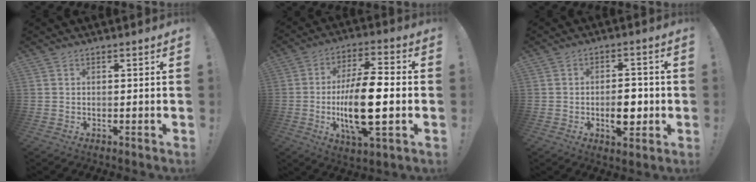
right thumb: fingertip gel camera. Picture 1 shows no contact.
{"total": 21.0, "force": [-2.2, 7.1, 19.6], "torque": [-0.381, -0.010, -0.040]}
{"total": 8.1, "force": [-1.6, 4.7, 6.3], "torque": [-0.092, 0.008, -0.027]}